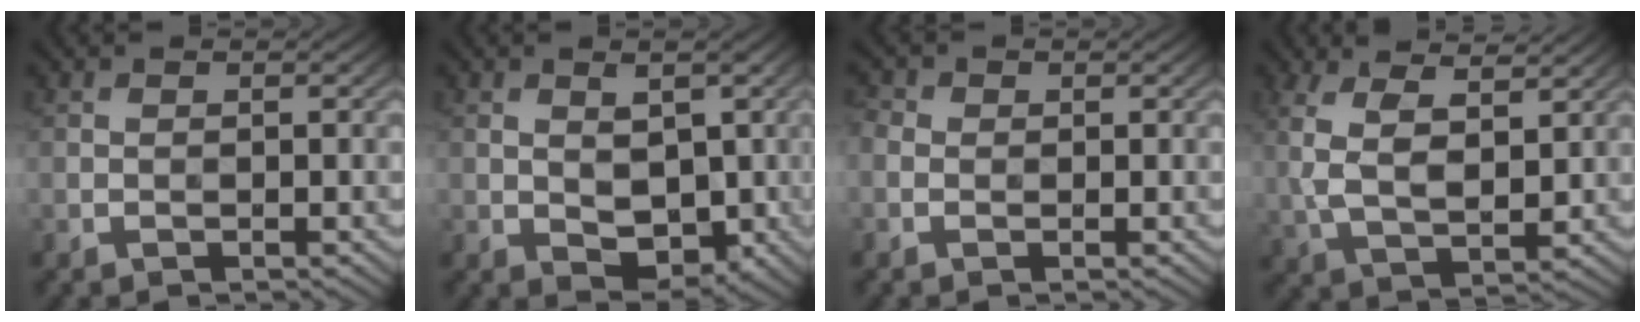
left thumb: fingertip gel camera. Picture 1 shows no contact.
{"total": 4.7, "force": [0.3, 2.8, 3.8], "torque": [-0.063, -0.012, 0.011]}
{"total": 1.9, "force": [-0.2, 1.7, 0.8], "torque": [-0.021, 0.001, -0.008]}
{"total": 7.3, "force": [2.8, 3.3, 5.9], "torque": [-0.139, -0.003, 0.051]}